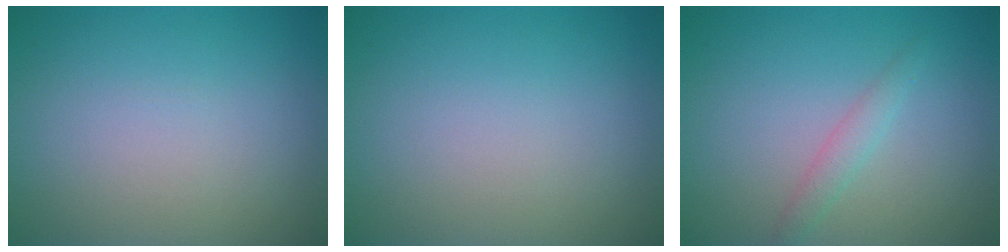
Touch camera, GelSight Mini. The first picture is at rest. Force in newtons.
{"total": 0.0}
{"total": 1.4, "press": 1.4, "slide": 0.1}